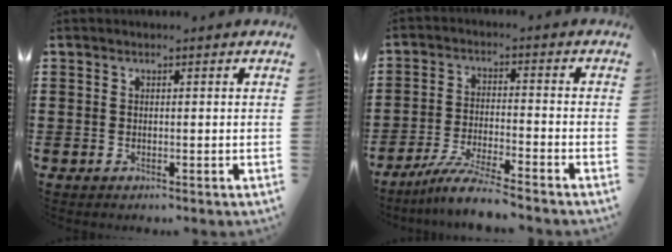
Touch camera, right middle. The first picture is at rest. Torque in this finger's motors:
{"motor_torque": [1.19, -0.94, 0.22, 0.13]}